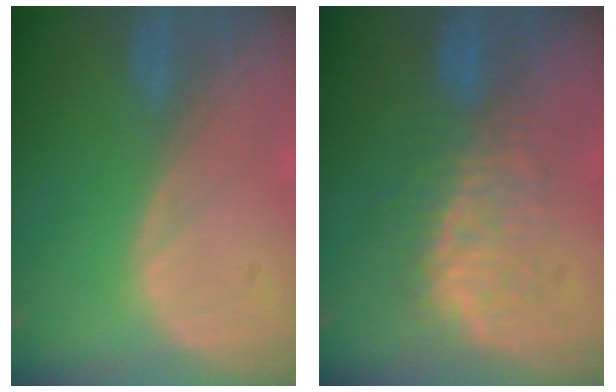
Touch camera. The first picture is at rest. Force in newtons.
{"total": 7.6, "press": 7.5, "slide": 1.0}